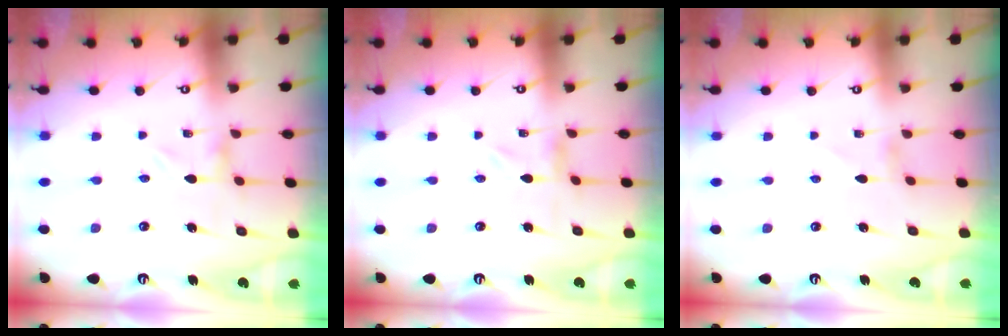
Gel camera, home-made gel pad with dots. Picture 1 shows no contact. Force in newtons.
{"total": 0.0}
{"total": 0.0}